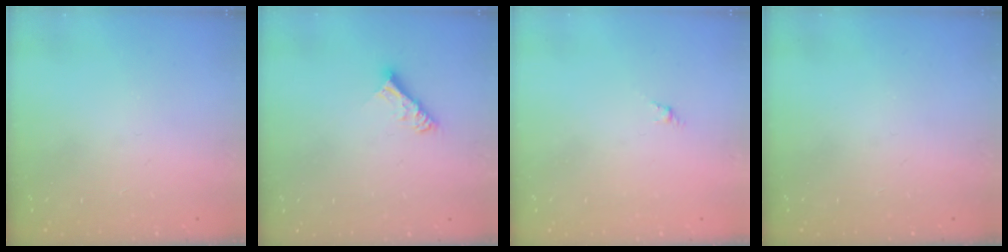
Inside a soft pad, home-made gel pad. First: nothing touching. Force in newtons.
{"total": 6.7, "press": 6.7, "slide": 0.6}
{"total": 1.1, "press": 1.0, "slide": 0.5}
{"total": 0.0}